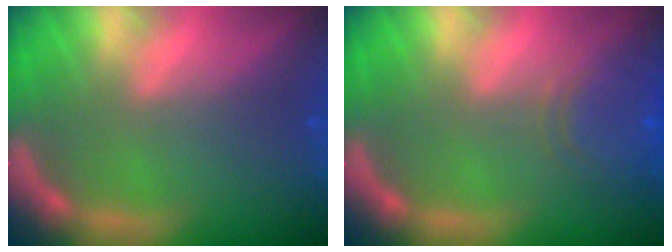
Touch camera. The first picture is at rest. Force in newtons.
{"total": 5.1}